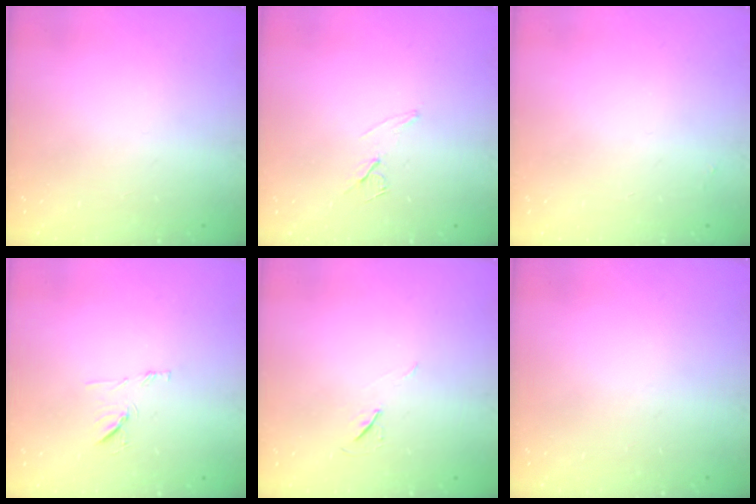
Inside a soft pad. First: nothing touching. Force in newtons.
{"total": 6.7, "press": 6.0, "slide": 3.0}
{"total": 1.9, "press": 1.9, "slide": 0.3}
{"total": 7.5, "press": 7.4, "slide": 0.6}
{"total": 6.4, "press": 5.8, "slide": 2.5}
{"total": 0.0}